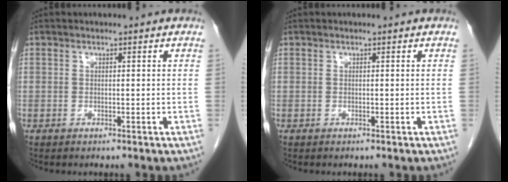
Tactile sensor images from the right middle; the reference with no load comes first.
{"total": 0.0}